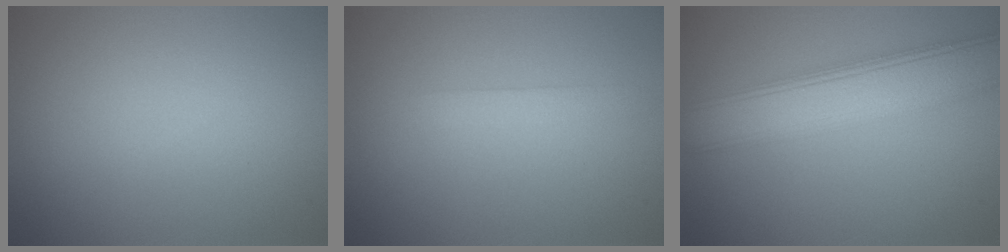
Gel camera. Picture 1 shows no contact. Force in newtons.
{"total": 1.2, "press": 1.2, "slide": 0.0}
{"total": 7.3, "press": 7.2, "slide": 0.7}